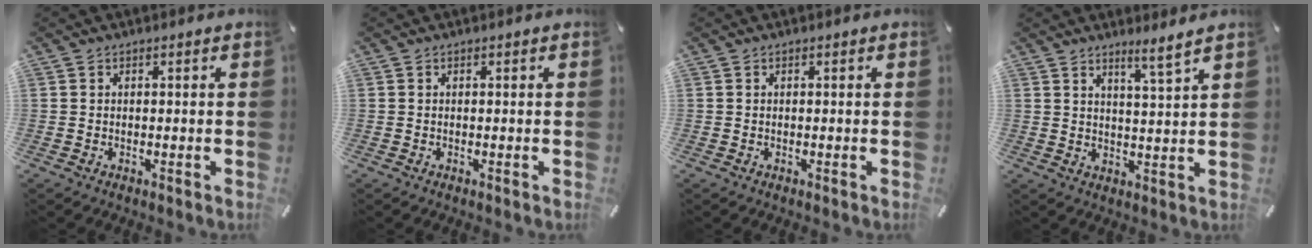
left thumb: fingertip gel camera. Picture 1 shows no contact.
{"total": 0.0}
{"total": 0.0}
{"total": 5.1, "force": [4.3, -0.7, 2.5], "torque": [-0.051, -0.029, 0.073]}